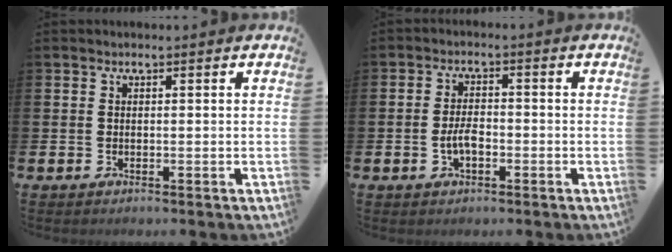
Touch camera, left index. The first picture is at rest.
{"total": 3.2, "force": [-0.8, 1.7, 2.6], "torque": [-0.047, 0.005, -0.016]}